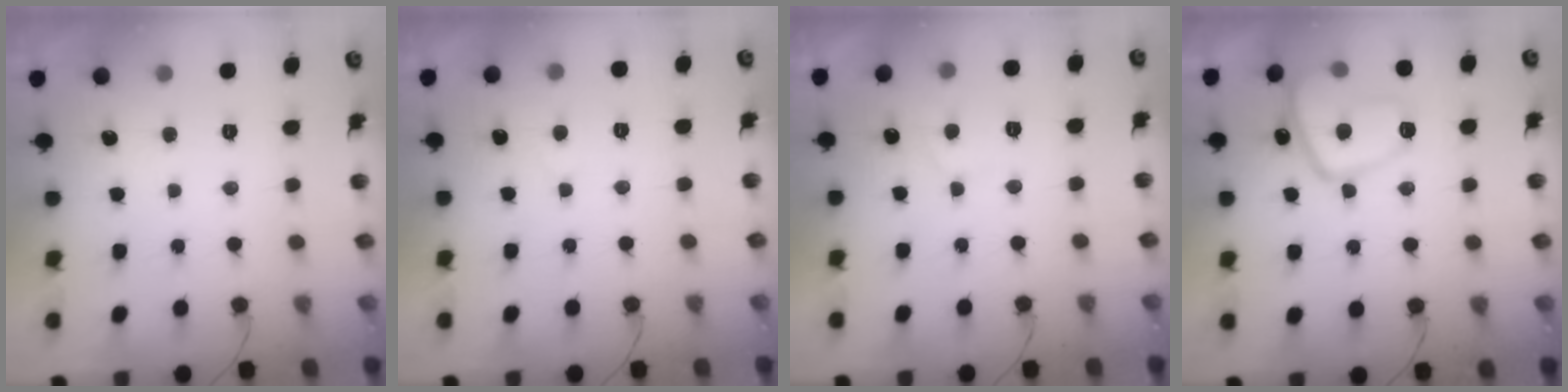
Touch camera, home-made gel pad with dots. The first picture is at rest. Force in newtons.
{"total": 2.9, "press": 2.9, "slide": 0.4}
{"total": 3.0, "press": 2.9, "slide": 0.7}
{"total": 12.2, "press": 12.2, "slide": 1.2}